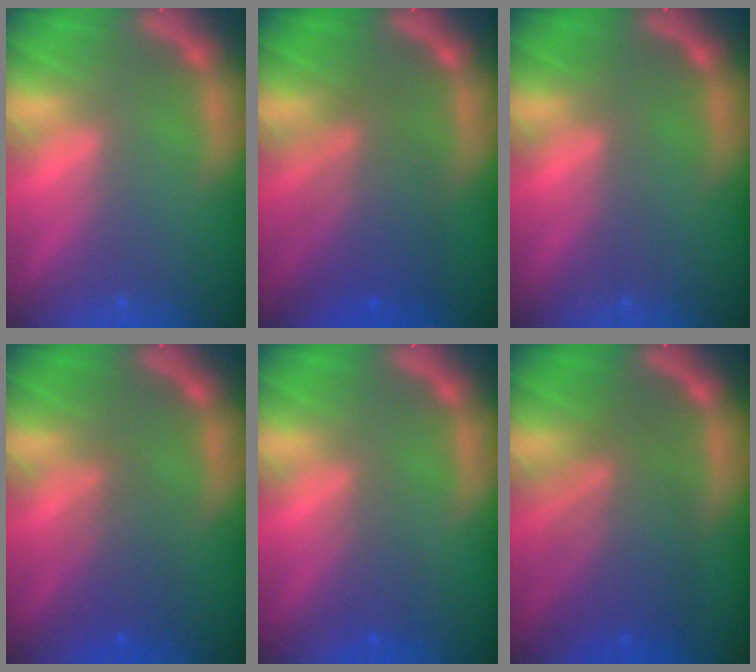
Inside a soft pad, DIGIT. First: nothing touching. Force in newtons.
{"total": 6.0}
{"total": 0.0}
{"total": 3.0}
{"total": 2.0}
{"total": 7.1}